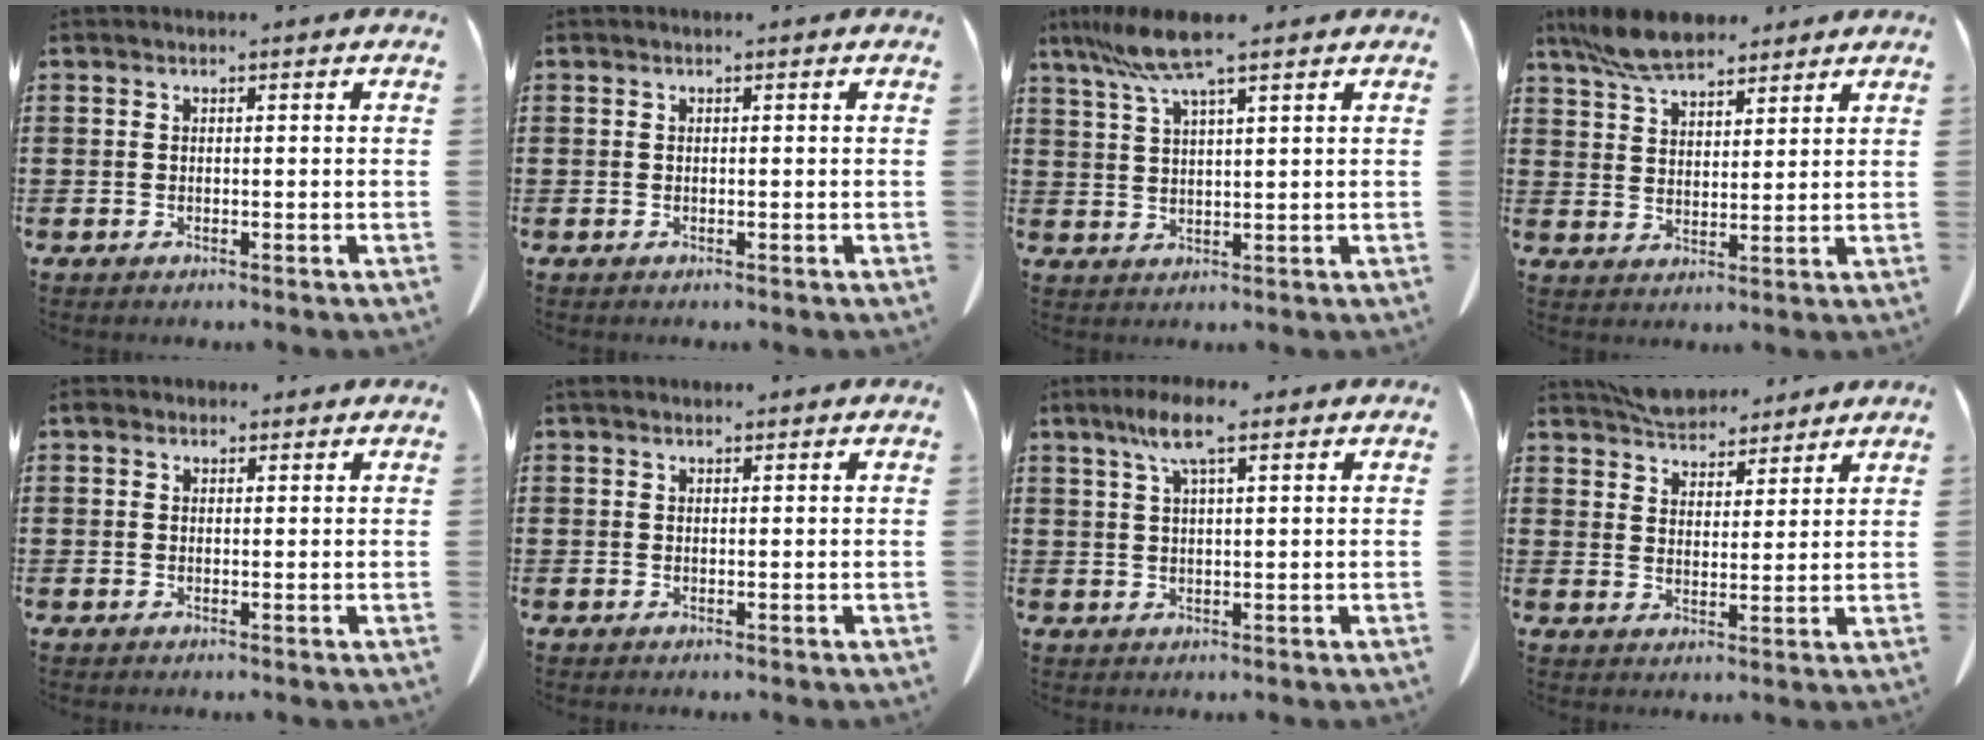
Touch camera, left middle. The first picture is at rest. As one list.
[{"total": 0.0}, {"total": 7.9, "force": [5.4, 0.6, 5.7], "torque": [-0.125, -0.009, 0.096]}, {"total": 7.8, "force": [6.5, 2.6, 3.6], "torque": [-0.090, -0.007, 0.124]}, {"total": 1.3, "force": [0.9, 0.8, 0.4], "torque": [-0.003, 0.000, 0.016]}, {"total": 0.8, "force": [0.7, 0.3, 0.3], "torque": [-0.008, 0.000, 0.013]}, {"total": 6.3, "force": [3.5, 1.1, 5.1], "torque": [-0.107, 0.007, 0.061]}, {"total": 5.9, "force": [5.6, 1.4, 1.0], "torque": [-0.040, -0.018, 0.107]}]